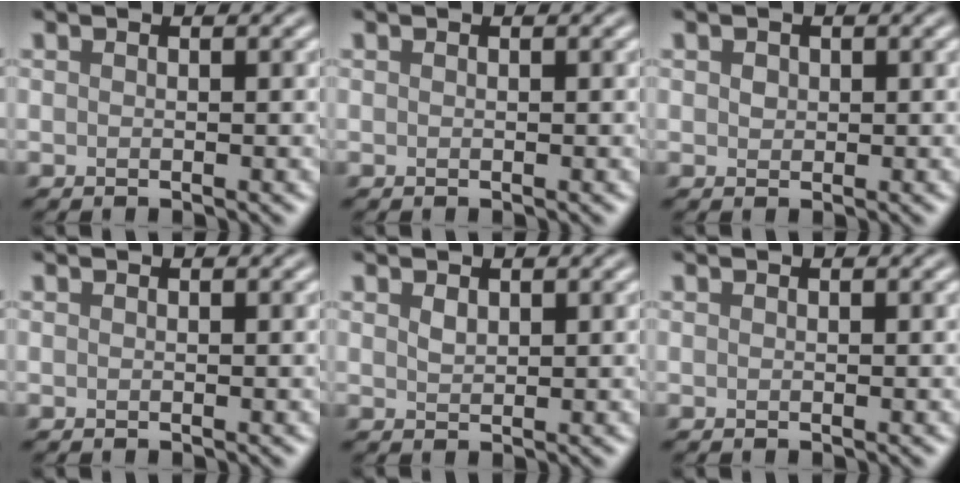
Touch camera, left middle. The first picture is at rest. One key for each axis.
{"total": 0.0}
{"total": 0.8, "fx": 0.3, "fy": 0.7, "fz": 0.2, "tx": -0.009, "ty": 0.000, "tz": 0.004}
{"total": 0.0}
{"total": 0.9, "fx": 0.6, "fy": 0.5, "fz": 0.5, "tx": -0.016, "ty": 0.000, "tz": 0.014}
{"total": 0.0}